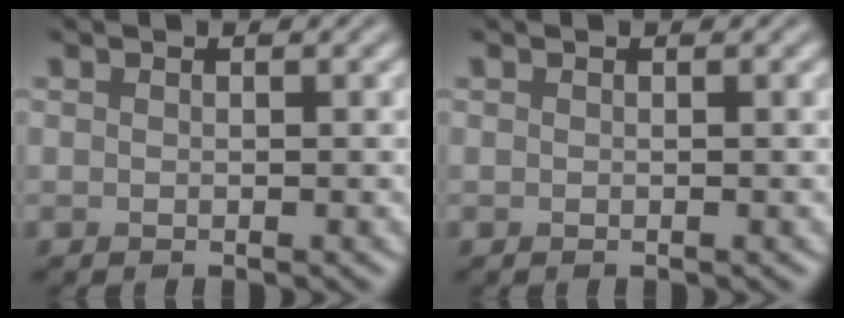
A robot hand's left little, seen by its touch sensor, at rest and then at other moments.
{"total": 0.0}